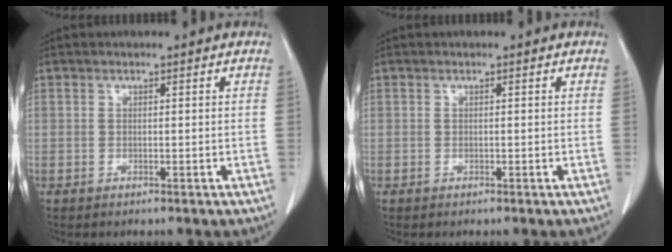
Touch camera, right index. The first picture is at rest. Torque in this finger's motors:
{"motor_torque": [0.03, -0.02, -0.01, 0.01]}